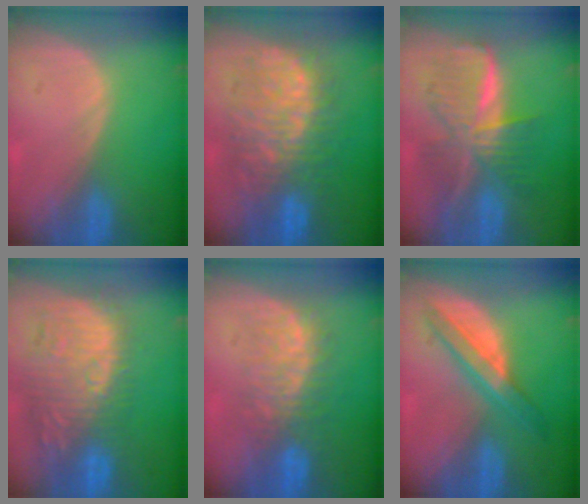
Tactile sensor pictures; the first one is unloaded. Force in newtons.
{"total": 12.1, "press": 12.0, "slide": 1.5}
{"total": 9.3, "press": 9.3, "slide": 0.7}
{"total": 12.7, "press": 11.6, "slide": 5.1}
{"total": 7.8, "press": 7.6, "slide": 1.6}
{"total": 6.0, "press": 6.0, "slide": 0.1}